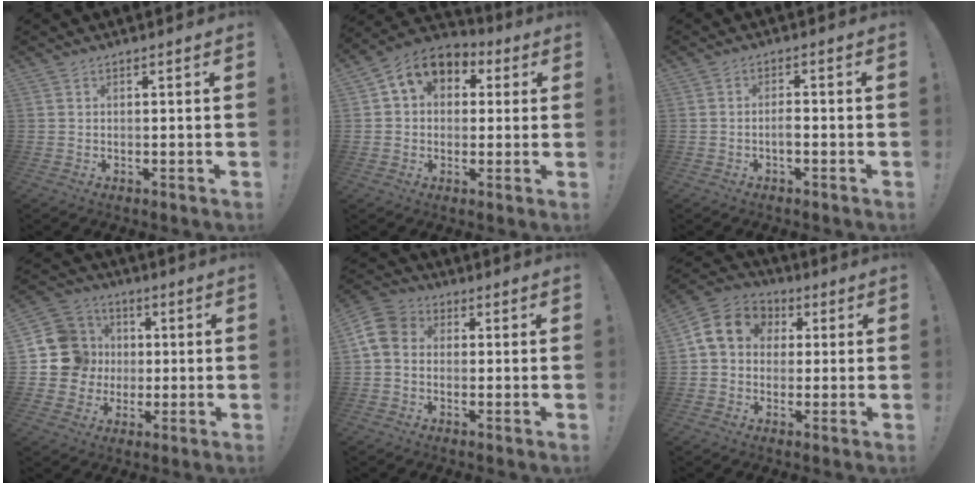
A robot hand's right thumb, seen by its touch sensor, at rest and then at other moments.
{"total": 9.2, "force": [3.5, 7.0, 4.9], "torque": [-0.068, -0.010, 0.069]}
{"total": 2.6, "force": [-1.0, 1.0, 2.2], "torque": [-0.037, 0.002, -0.017]}
{"total": 14.4, "force": [0.9, 13.7, 4.2], "torque": [-0.056, 0.008, 0.036]}
{"total": 8.1, "force": [-0.1, 6.6, 4.8], "torque": [-0.093, 0.016, 0.001]}
{"total": 11.5, "force": [2.4, 9.6, 5.9], "torque": [-0.087, 0.012, 0.054]}